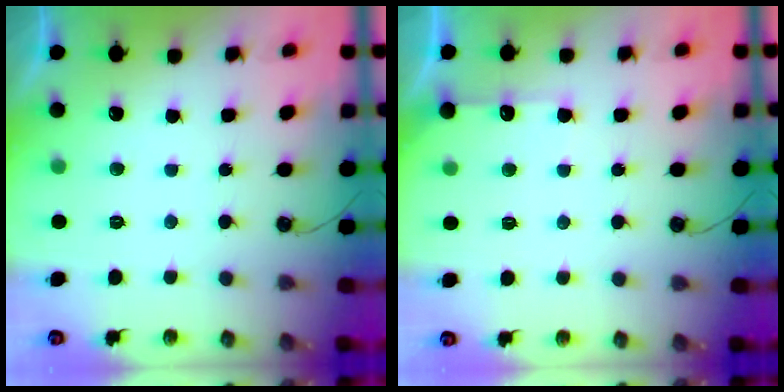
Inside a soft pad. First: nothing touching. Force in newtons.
{"total": 5.8, "press": 5.7, "slide": 0.7}